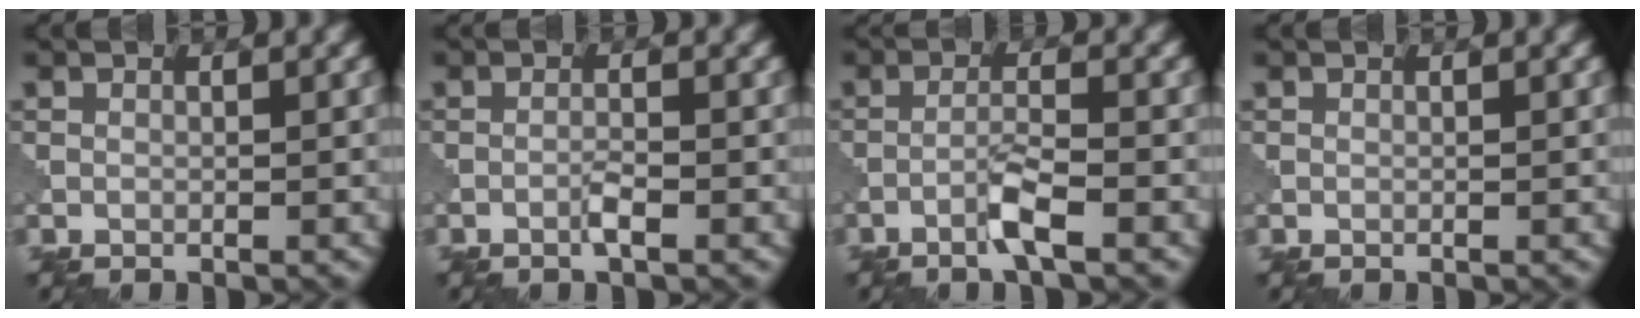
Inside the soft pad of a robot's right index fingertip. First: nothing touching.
{"total": 1.2, "force": [-0.7, 0.1, 1.0], "torque": [-0.020, 0.003, -0.016]}
{"total": 2.6, "force": [-1.6, 0.0, 2.1], "torque": [-0.042, 0.008, -0.036]}
{"total": 0.0}